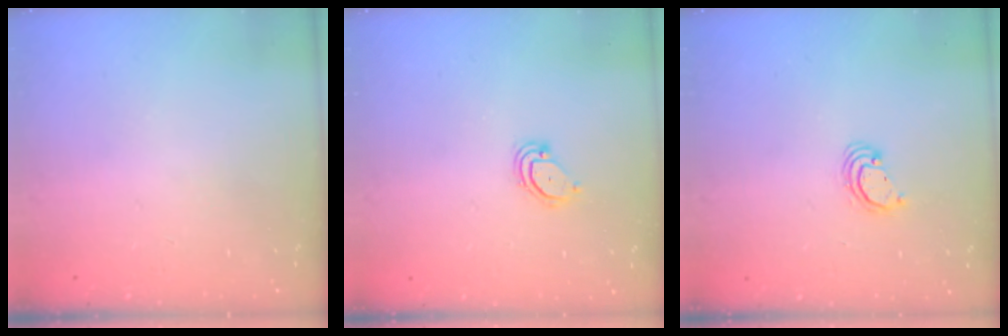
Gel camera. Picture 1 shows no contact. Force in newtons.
{"total": 3.4, "press": 3.4, "slide": 0.2}
{"total": 2.8, "press": 2.8, "slide": 0.2}